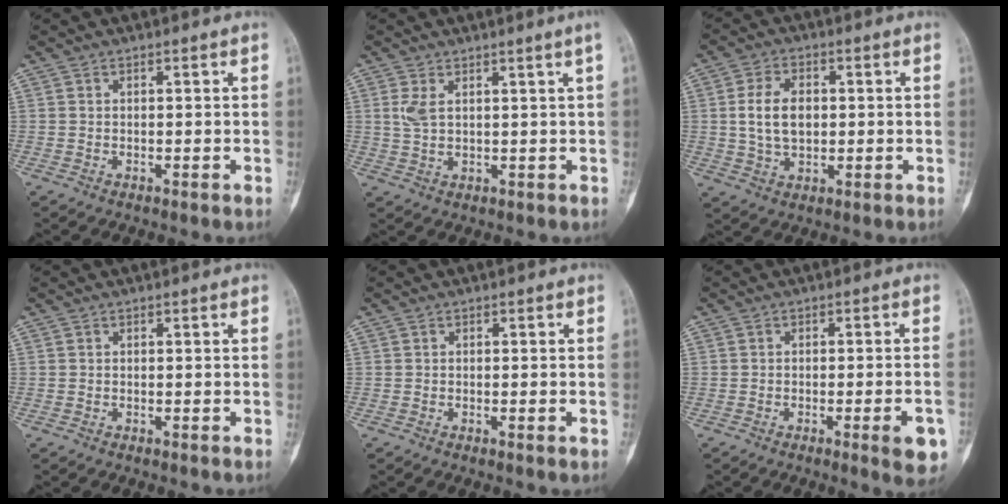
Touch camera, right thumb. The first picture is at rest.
{"total": 4.9, "force": [2.0, 0.3, 4.4], "torque": [-0.086, -0.014, 0.047]}
{"total": 8.1, "force": [0.7, 5.2, 6.1], "torque": [-0.103, 0.003, 0.016]}
{"total": 0.0}
{"total": 1.2, "force": [-0.4, 0.3, 1.1], "torque": [-0.016, 0.000, -0.006]}
{"total": 6.6, "force": [-2.7, 1.3, 5.9], "torque": [-0.068, 0.005, -0.032]}